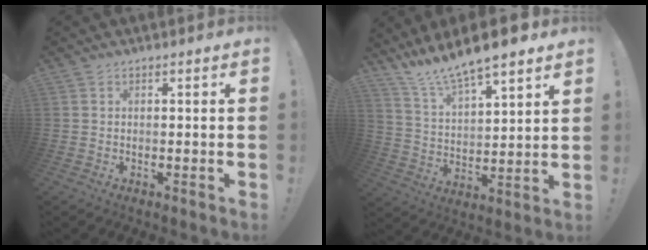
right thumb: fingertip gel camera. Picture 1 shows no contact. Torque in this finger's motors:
{"motor_torque": [1.72, 2.50, 1.40, 1.37, 0.32]}